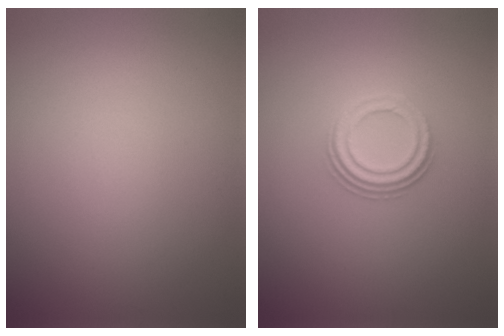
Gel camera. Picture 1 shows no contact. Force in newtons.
{"total": 2.9, "press": 2.2, "slide": 2.0}